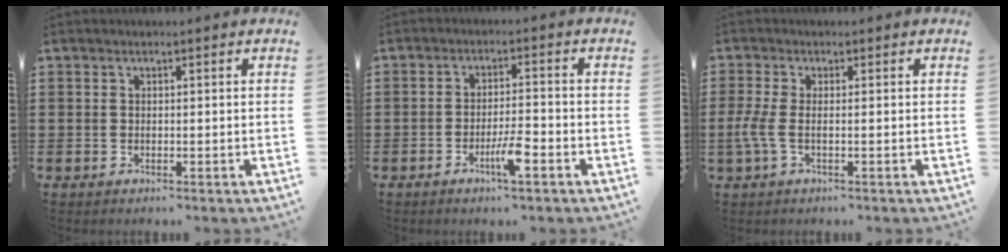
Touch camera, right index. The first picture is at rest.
{"total": 4.6, "force": [-2.4, 0.7, 3.9], "torque": [-0.076, -0.003, -0.046]}
{"total": 3.0, "force": [-0.9, 0.8, 2.8], "torque": [-0.081, -0.012, -0.024]}